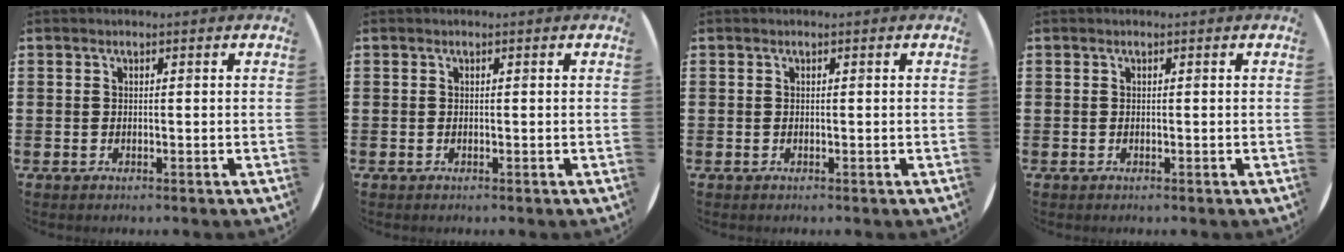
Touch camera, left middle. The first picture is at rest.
{"total": 0.0}
{"total": 0.0}
{"total": 0.0}